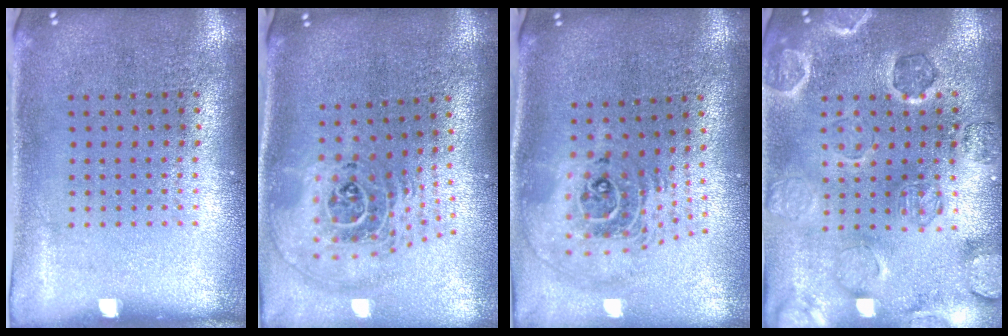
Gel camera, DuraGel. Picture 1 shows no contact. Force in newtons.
{"total": 2.6, "press": 1.9, "slide": 1.8}
{"total": 2.4, "press": 1.7, "slide": 1.7}
{"total": 1.4, "press": 1.4, "slide": 0.2}